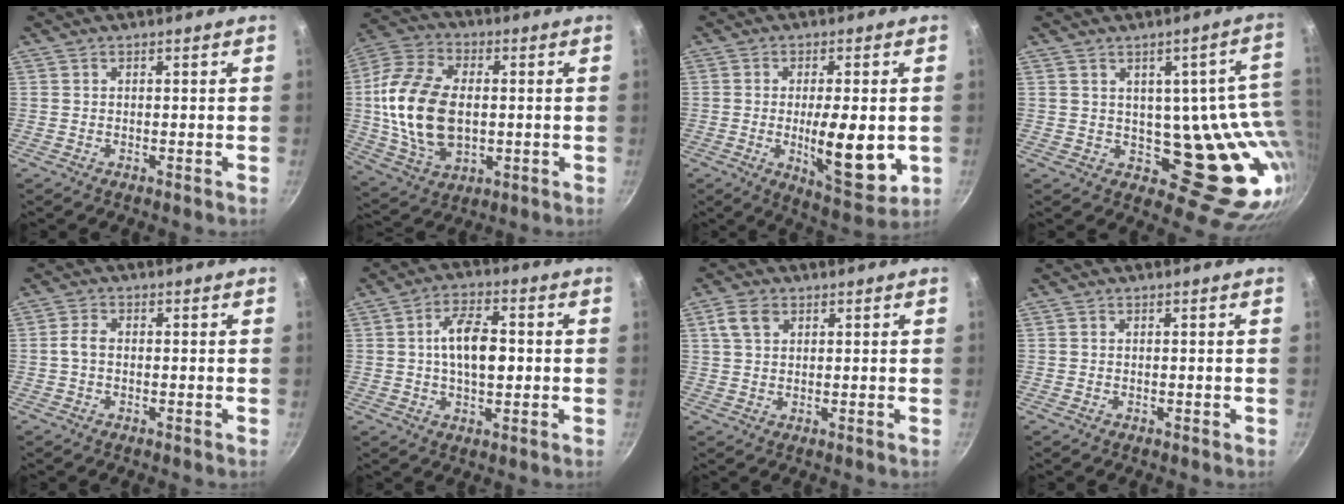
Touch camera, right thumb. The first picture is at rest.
{"total": 19.1, "force": [0.0, 12.2, 14.7], "torque": [-0.272, 0.007, 0.000]}
{"total": 13.4, "force": [-1.7, 4.6, 12.4], "torque": [-0.172, -0.014, -0.016]}
{"total": 16.8, "force": [3.6, 10.6, 12.5], "torque": [-0.072, -0.042, 0.066]}
{"total": 2.5, "force": [-0.3, 1.6, 1.9], "torque": [-0.043, 0.013, -0.010]}
{"total": 9.7, "force": [0.5, 5.0, 8.3], "torque": [-0.123, 0.016, 0.002]}
{"total": 4.4, "force": [1.9, 2.8, 2.8], "torque": [-0.045, 0.004, 0.035]}
{"total": 0.0}